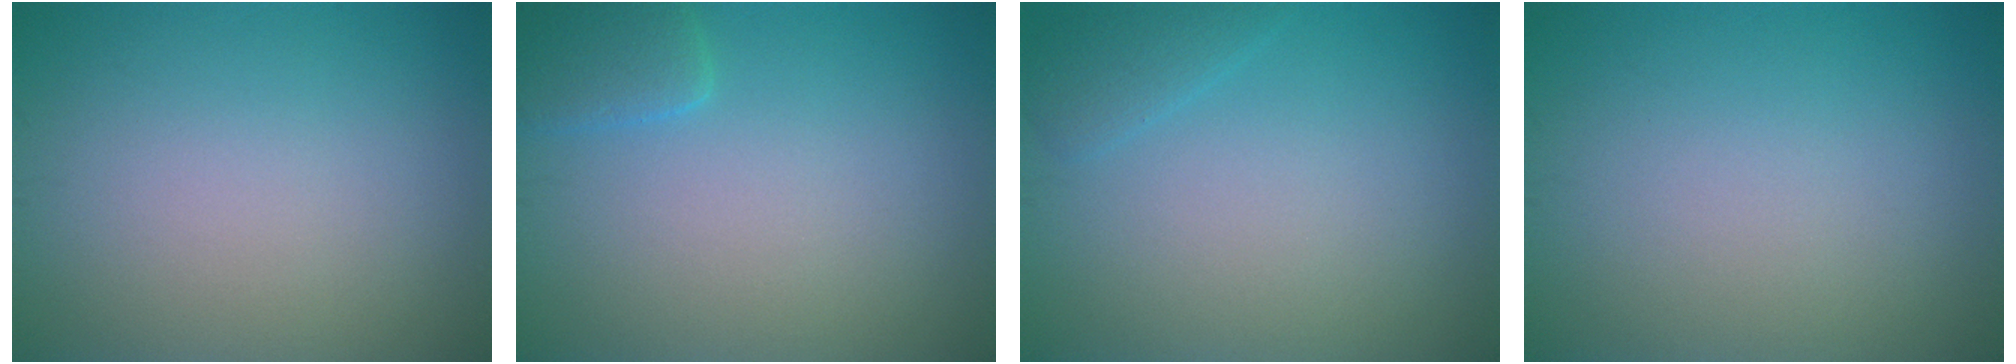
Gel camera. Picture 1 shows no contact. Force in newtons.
{"total": 1.9, "press": 1.9, "slide": 0.3}
{"total": 1.3, "press": 1.3, "slide": 0.1}
{"total": 0.0}